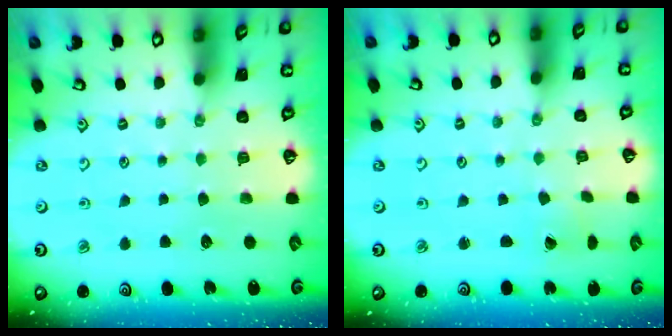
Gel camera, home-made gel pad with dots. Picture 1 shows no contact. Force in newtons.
{"total": 1.9, "press": 1.9, "slide": 0.2}